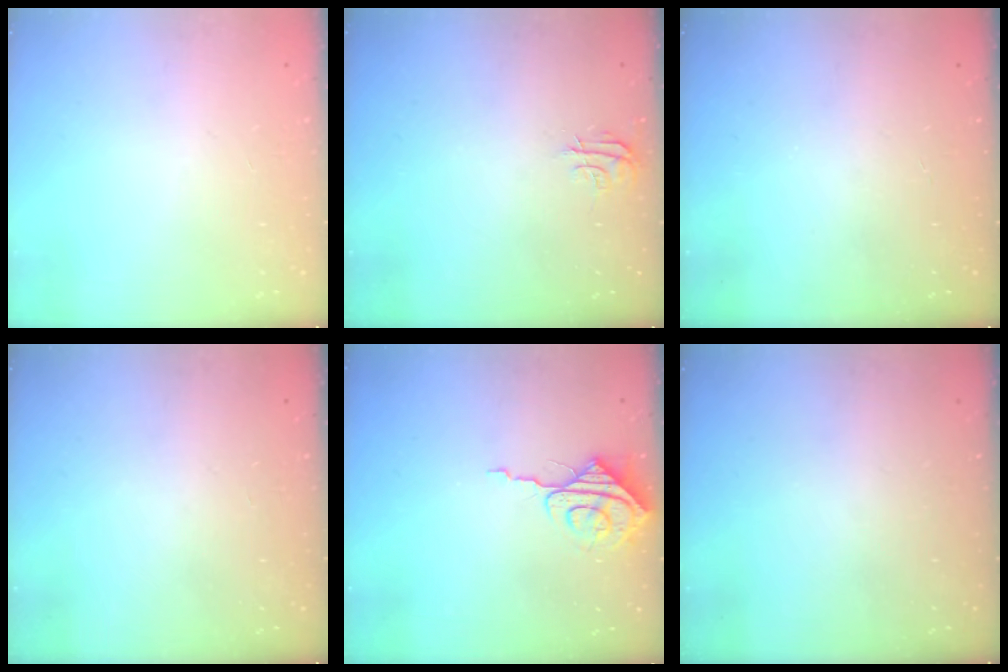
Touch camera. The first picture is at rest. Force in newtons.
{"total": 4.8, "press": 4.8, "slide": 0.3}
{"total": 0.0}
{"total": 0.0}
{"total": 8.1, "press": 8.0, "slide": 0.9}
{"total": 0.0}